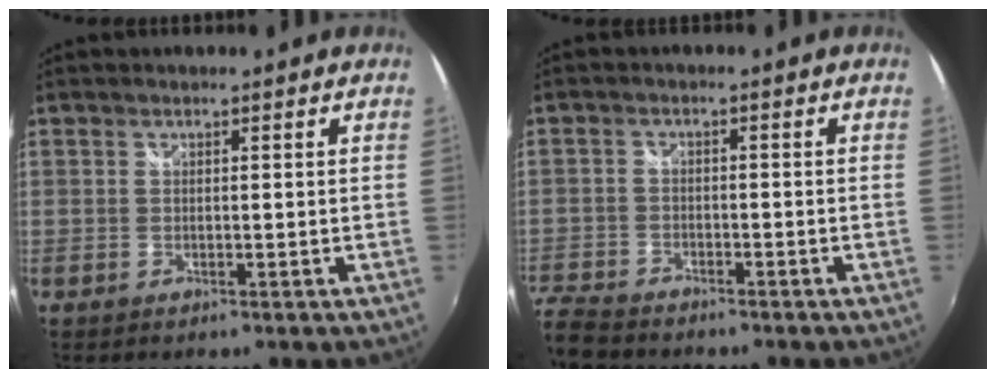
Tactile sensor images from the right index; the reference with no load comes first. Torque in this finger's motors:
{"motor_torque": [-0.69, -0.66, -0.58, -0.21]}